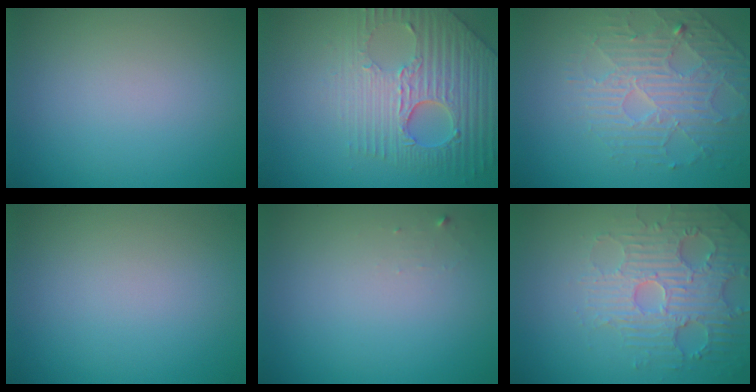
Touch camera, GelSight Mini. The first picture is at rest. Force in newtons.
{"total": 6.1, "press": 5.2, "slide": 3.3}
{"total": 4.3, "press": 3.7, "slide": 2.2}
{"total": 0.0}
{"total": 0.6, "press": 0.6, "slide": 0.1}
{"total": 4.8, "press": 4.5, "slide": 1.5}